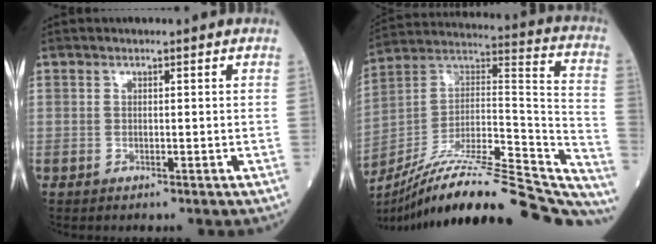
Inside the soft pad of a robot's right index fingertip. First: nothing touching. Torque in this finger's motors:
{"motor_torque": [0.39, -1.75, 0.80, 0.19]}